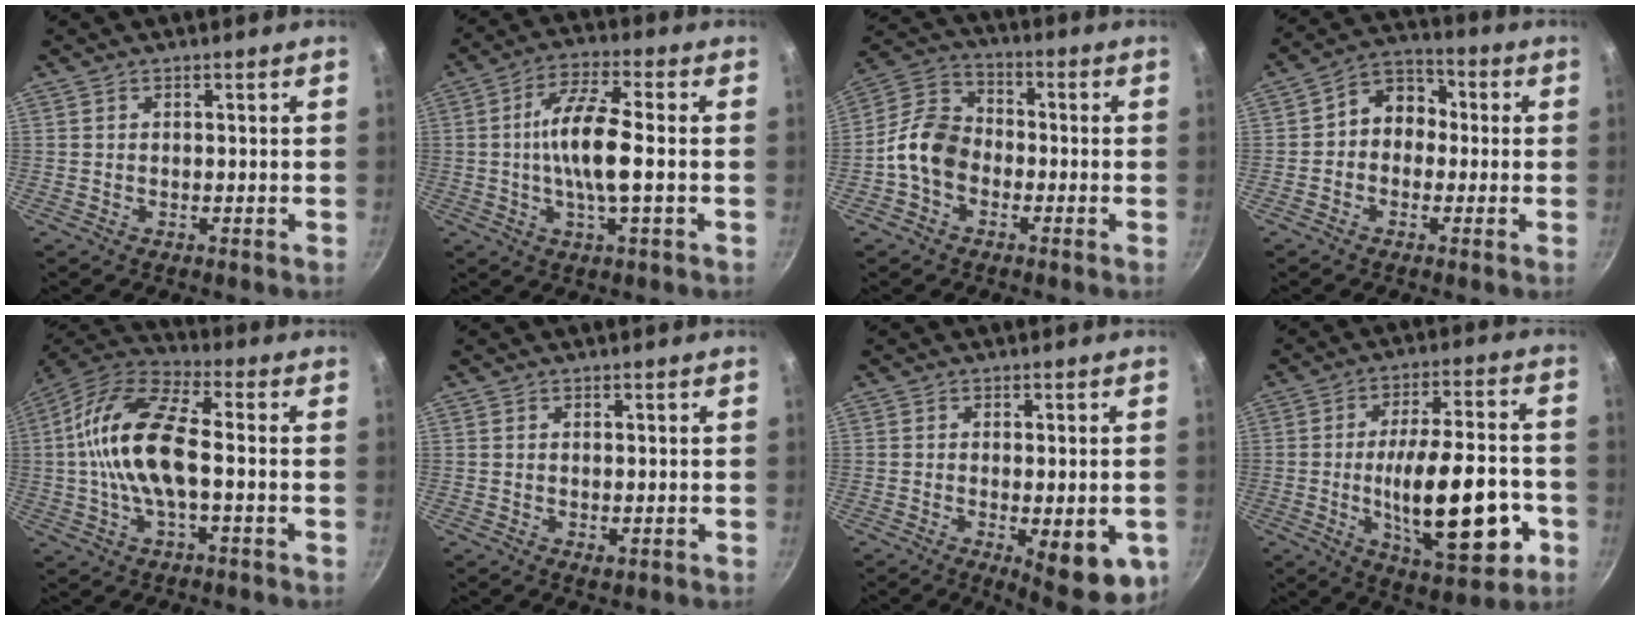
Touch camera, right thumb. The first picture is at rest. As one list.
[{"total": 11.0, "force": [-0.6, 2.8, 10.7], "torque": [-0.203, 0.020, -0.020]}, {"total": 9.9, "force": [-2.7, 7.4, 6.0], "torque": [-0.089, 0.036, -0.075]}, {"total": 8.2, "force": [-0.1, 6.7, 4.7], "torque": [-0.028, 0.029, -0.025]}, {"total": 16.1, "force": [-0.3, 6.7, 14.6], "torque": [-0.276, 0.036, -0.023]}, {"total": 1.2, "force": [0.0, 0.6, 1.0], "torque": [-0.016, -0.004, 0.000]}, {"total": 12.0, "force": [-3.4, 4.1, 10.8], "torque": [-0.120, -0.003, -0.034]}, {"total": 21.6, "force": [-5.4, 8.3, 19.2], "torque": [-0.272, 0.019, -0.069]}]